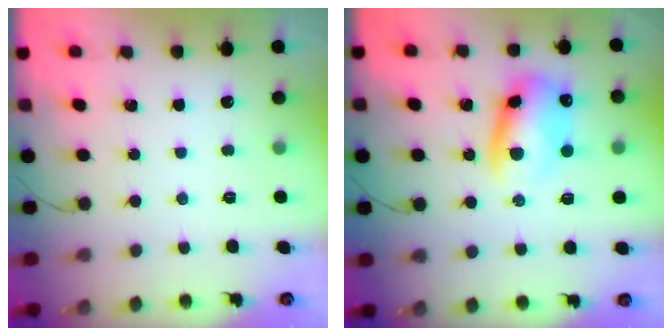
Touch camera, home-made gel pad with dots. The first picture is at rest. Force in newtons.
{"total": 10.9, "press": 10.7, "slide": 2.1}